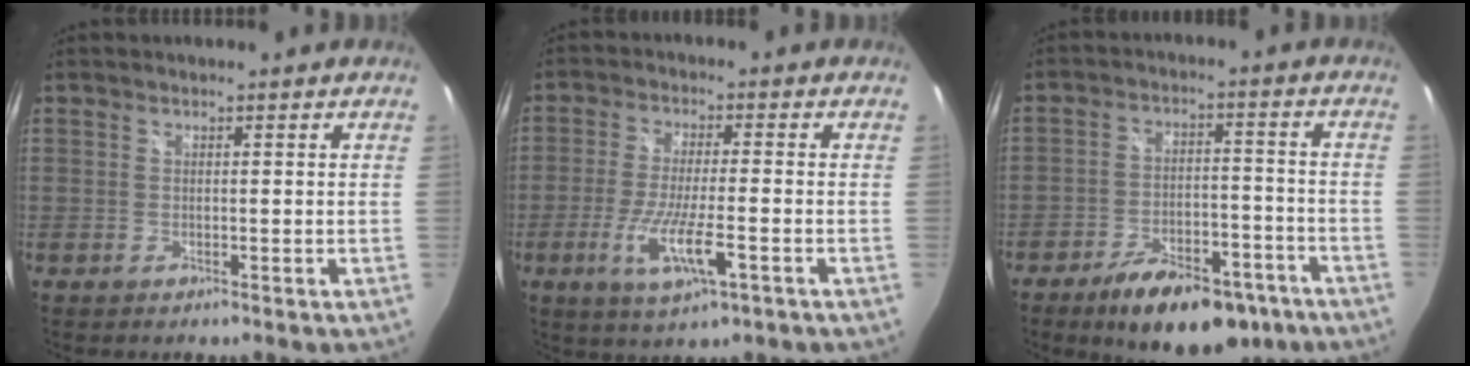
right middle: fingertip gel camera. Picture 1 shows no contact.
{"total": 9.7, "force": [-3.9, 1.8, 8.7], "torque": [-0.173, -0.020, -0.068]}
{"total": 16.4, "force": [-11.4, 7.2, 9.5], "torque": [-0.162, 0.000, -0.157]}